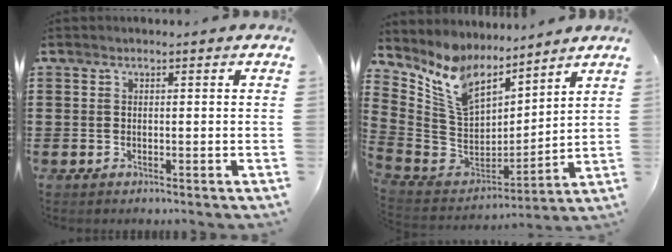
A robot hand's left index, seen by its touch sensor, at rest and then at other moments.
{"total": 9.7, "force": [7.8, 3.9, 4.4], "torque": [-0.132, -0.054, 0.140]}